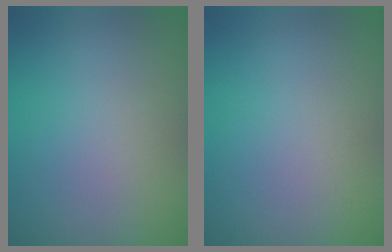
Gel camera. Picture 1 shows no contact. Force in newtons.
{"total": 0.0}